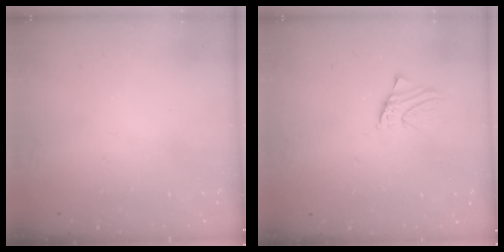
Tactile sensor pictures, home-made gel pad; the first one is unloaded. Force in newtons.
{"total": 0.9, "press": 0.8, "slide": 0.2}